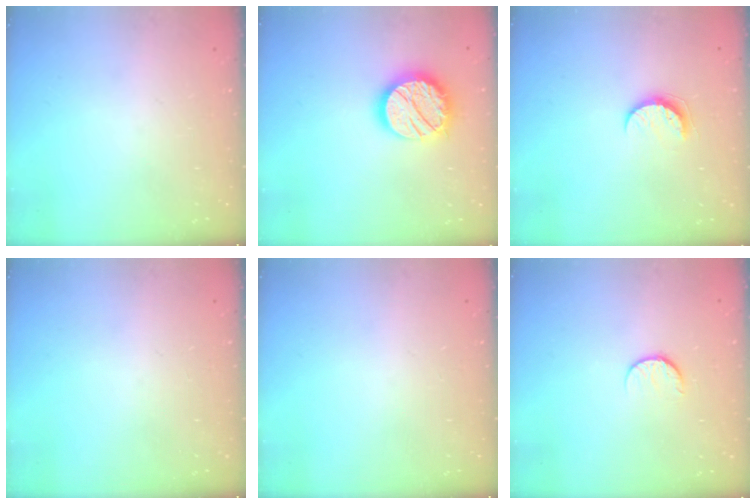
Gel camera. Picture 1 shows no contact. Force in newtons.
{"total": 17.1, "press": 17.0, "slide": 1.2}
{"total": 7.5, "press": 7.4, "slide": 0.4}
{"total": 0.0}
{"total": 0.0}
{"total": 6.9, "press": 6.9, "slide": 0.6}